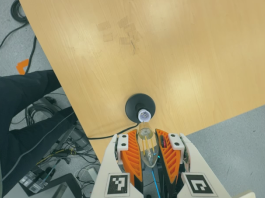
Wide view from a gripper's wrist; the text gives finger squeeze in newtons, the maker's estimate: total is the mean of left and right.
{"total": 21.2, "left": 23.2, "right": 19.1}